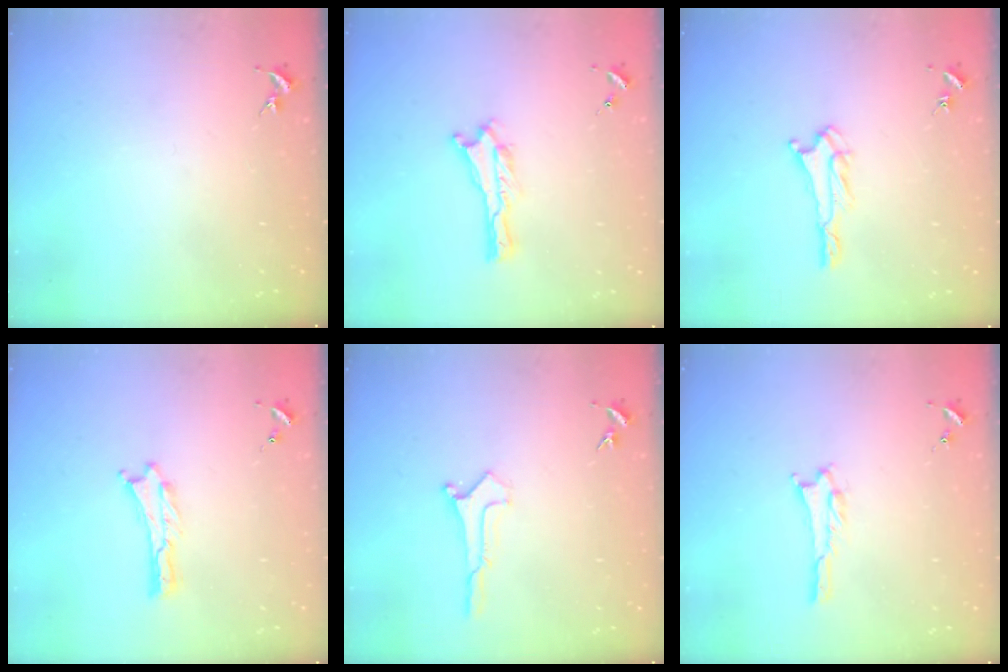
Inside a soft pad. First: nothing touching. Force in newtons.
{"total": 0.0}
{"total": 1.7, "press": 1.6, "slide": 0.2}
{"total": 0.0}
{"total": 0.0}
{"total": 1.1, "press": 1.0, "slide": 0.1}